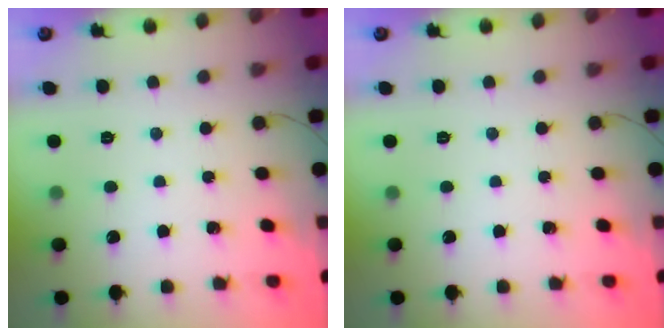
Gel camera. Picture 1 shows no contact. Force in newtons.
{"total": 0.0}